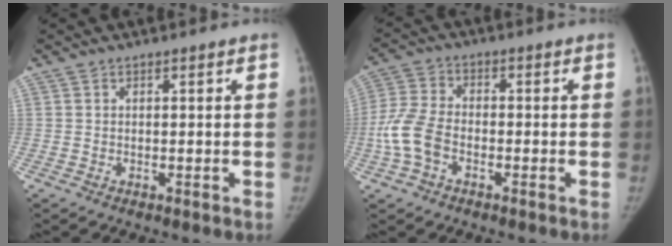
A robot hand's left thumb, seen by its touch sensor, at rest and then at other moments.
{"total": 8.5, "force": [-2.8, 5.4, 5.9], "torque": [-0.129, 0.021, -0.062]}